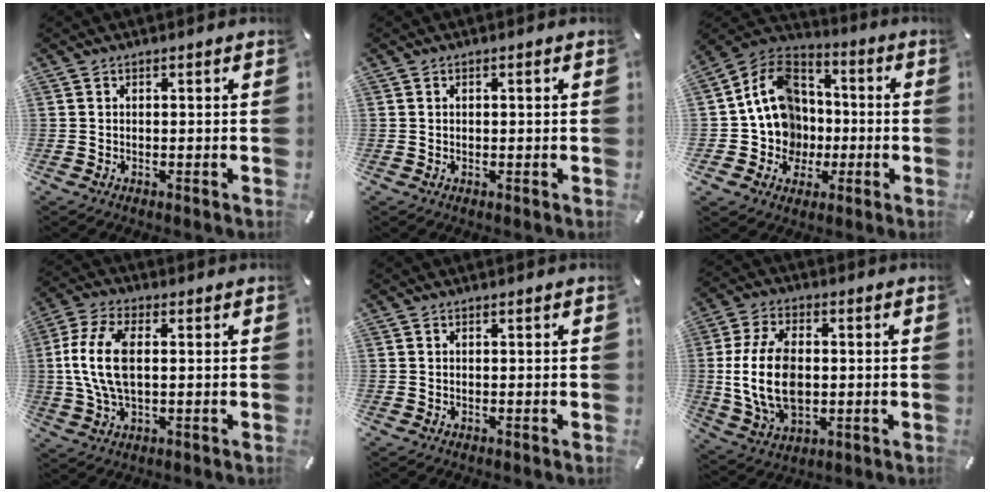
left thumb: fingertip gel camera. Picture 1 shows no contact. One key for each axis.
{"total": 0.7, "fx": 0.1, "fy": 0.3, "fz": 0.7, "tx": -0.014, "ty": 0.002, "tz": 0.002}
{"total": 14.9, "fx": -1.9, "fy": 13.7, "fz": 5.4, "tx": -0.112, "ty": 0.011, "tz": -0.024}
{"total": 11.7, "fx": 1.0, "fy": 5.8, "fz": 10.1, "tx": -0.228, "ty": -0.007, "tz": 0.016}
{"total": 0.0}
{"total": 14.9, "fx": -0.3, "fy": 9.9, "fz": 11.2, "tx": -0.254, "ty": 0.004, "tz": -0.001}